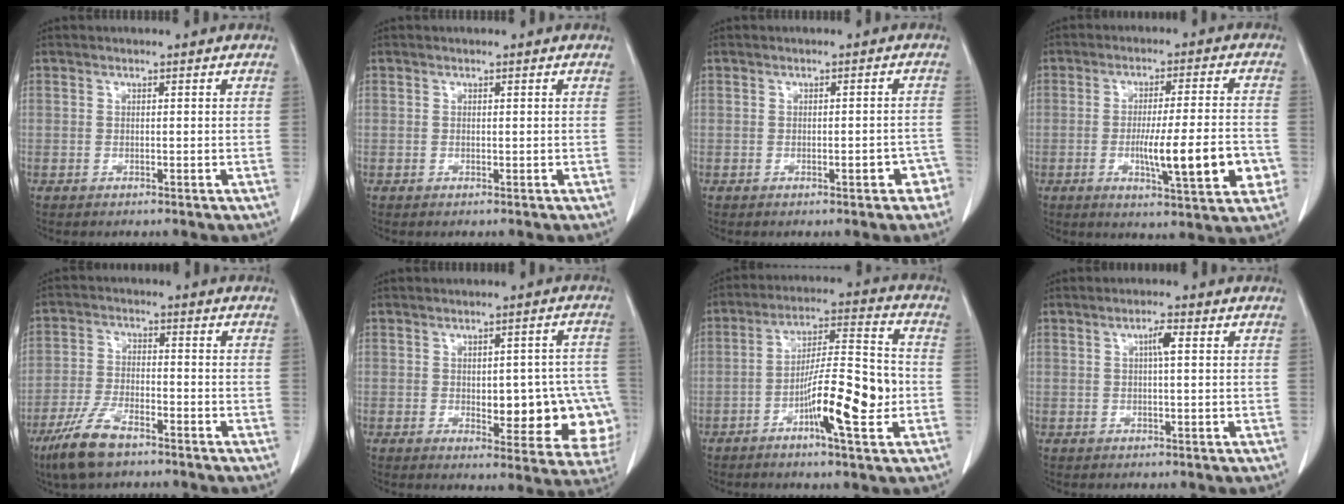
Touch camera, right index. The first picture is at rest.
{"total": 0.0}
{"total": 3.0, "force": [-1.7, 1.0, 2.3], "torque": [-0.020, 0.012, -0.020]}
{"total": 12.7, "force": [-3.2, 1.5, 12.2], "torque": [-0.181, -0.004, -0.045]}
{"total": 8.3, "force": [-5.8, 2.5, 5.3], "torque": [-0.119, -0.013, -0.111]}
{"total": 14.3, "force": [-2.6, 6.4, 12.6], "torque": [-0.108, 0.017, -0.016]}
{"total": 12.7, "force": [-3.6, 1.7, 12.1], "torque": [-0.204, 0.007, -0.060]}
{"total": 2.3, "force": [0.6, 0.3, 2.2], "torque": [-0.040, 0.003, 0.009]}